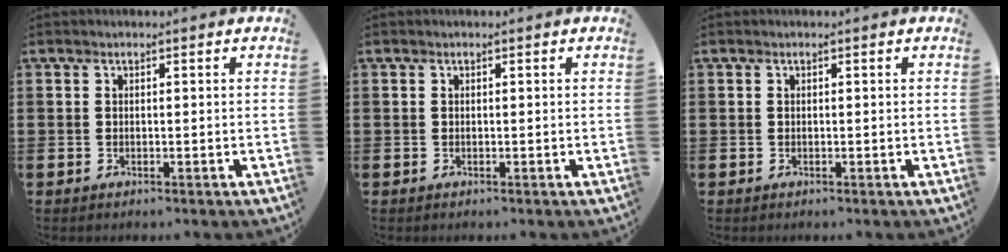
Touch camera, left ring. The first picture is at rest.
{"total": 0.0}
{"total": 0.0}